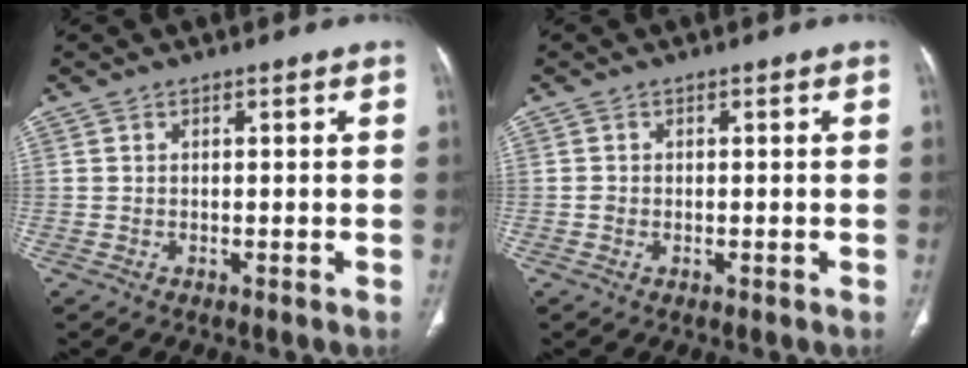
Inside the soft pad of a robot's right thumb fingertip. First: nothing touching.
{"total": 0.6, "force": [-0.2, 0.5, 0.3], "torque": [-0.008, 0.000, -0.004]}